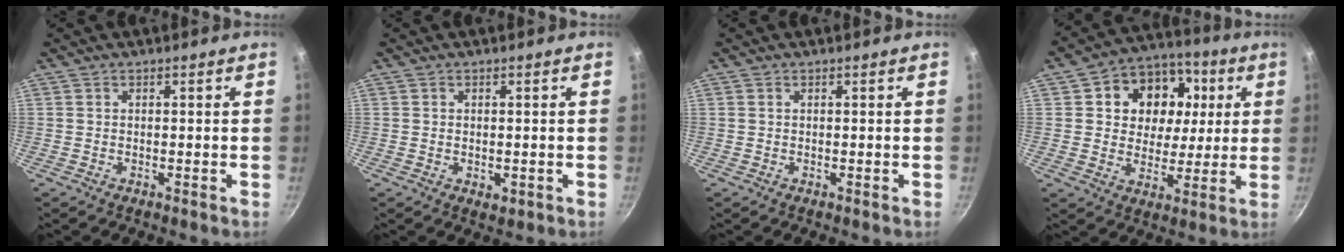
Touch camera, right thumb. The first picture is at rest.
{"total": 1.8, "force": [-0.3, 1.1, 1.4], "torque": [-0.020, -0.006, -0.003]}
{"total": 0.0}
{"total": 15.3, "force": [3.7, 12.7, 7.7], "torque": [-0.102, 0.003, 0.051]}